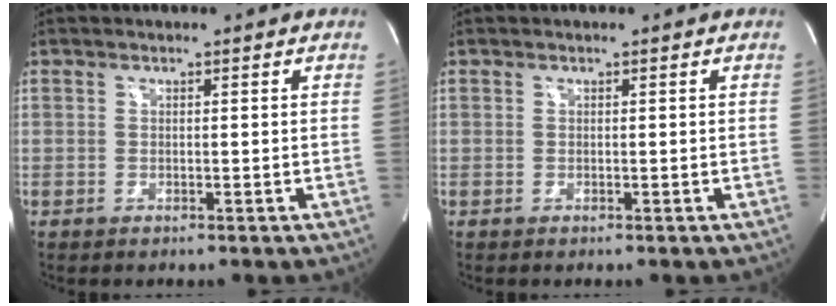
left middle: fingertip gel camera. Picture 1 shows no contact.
{"total": 0.0}